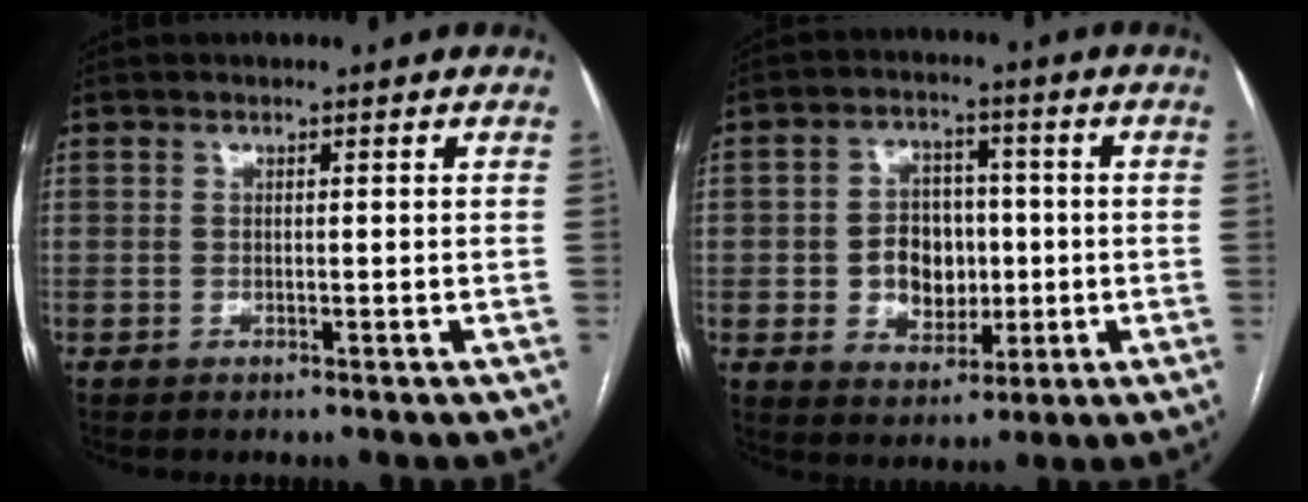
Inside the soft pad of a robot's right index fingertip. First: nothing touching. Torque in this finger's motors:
{"motor_torque": [0.66, 0.27, 0.12, 0.03]}